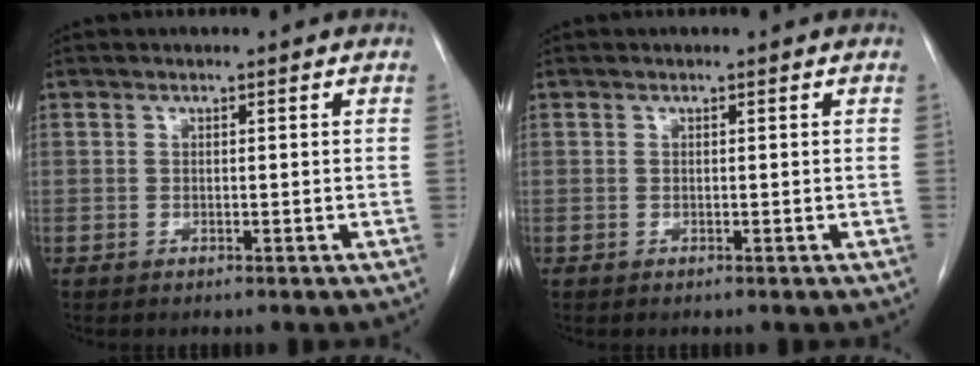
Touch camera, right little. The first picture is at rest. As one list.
[{"total": 0.0}]